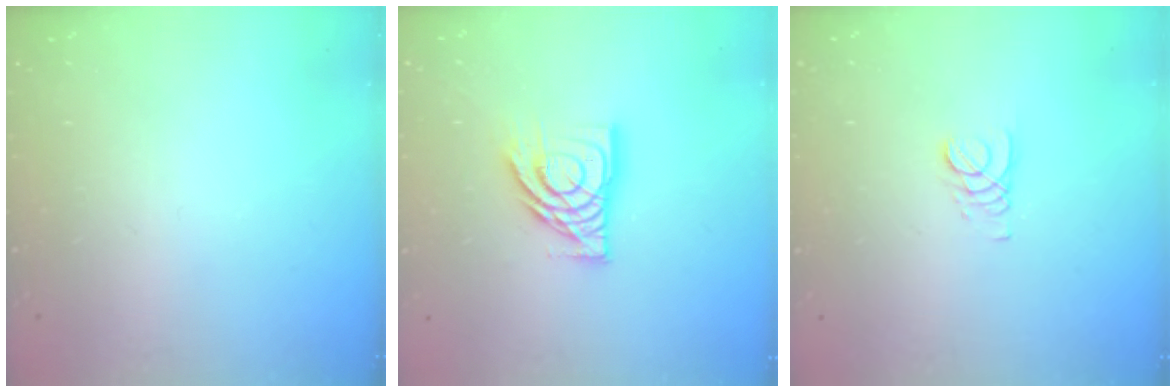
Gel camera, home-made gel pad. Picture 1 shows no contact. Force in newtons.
{"total": 13.3, "press": 13.3, "slide": 1.2}
{"total": 2.7, "press": 2.7, "slide": 0.3}